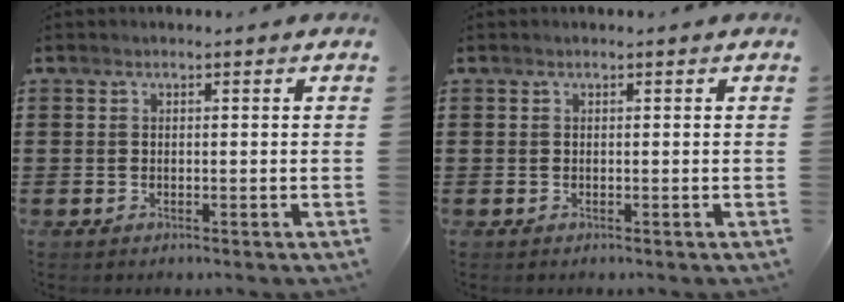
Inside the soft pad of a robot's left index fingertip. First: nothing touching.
{"total": 0.0}